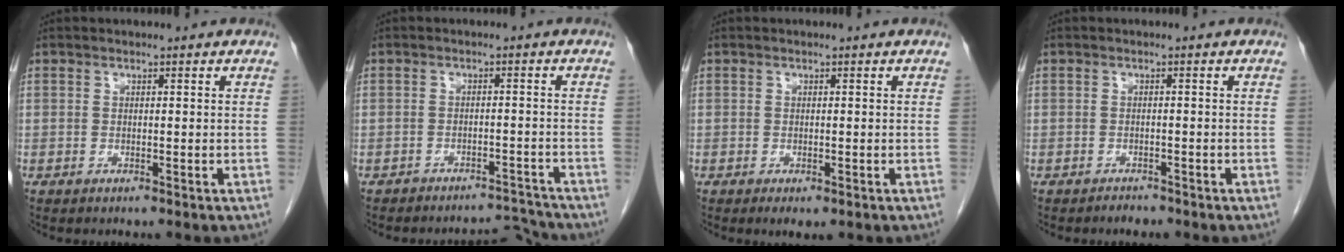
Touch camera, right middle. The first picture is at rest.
{"total": 4.2, "force": [-4.1, 0.6, -1.0], "torque": [0.026, 0.020, -0.059]}
{"total": 1.9, "force": [-1.0, 0.8, 1.3], "torque": [-0.018, -0.003, -0.007]}
{"total": 1.2, "force": [-1.1, 0.4, 0.1], "torque": [-0.008, -0.001, -0.017]}